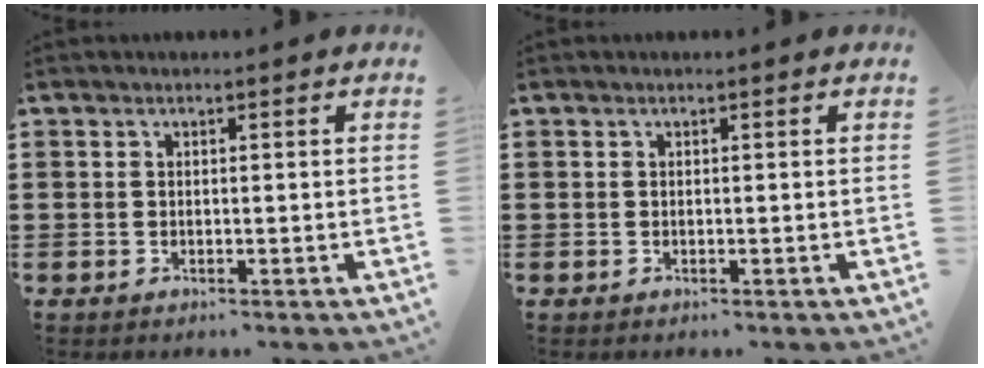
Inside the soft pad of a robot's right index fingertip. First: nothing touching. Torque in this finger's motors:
{"motor_torque": [-0.25, 0.21, 0.00, 0.00]}